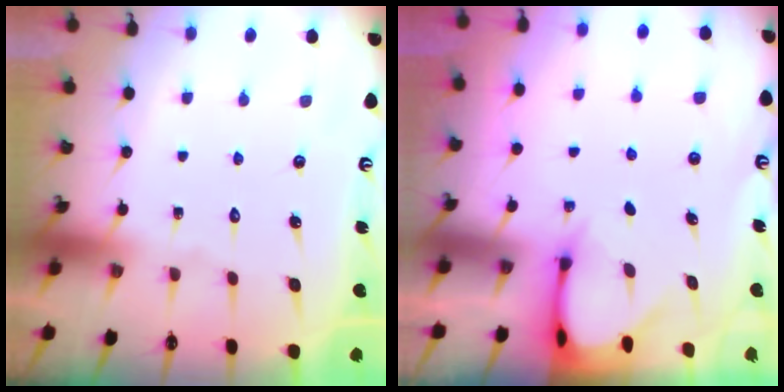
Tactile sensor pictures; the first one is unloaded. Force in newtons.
{"total": 3.1, "press": 3.1, "slide": 0.2}